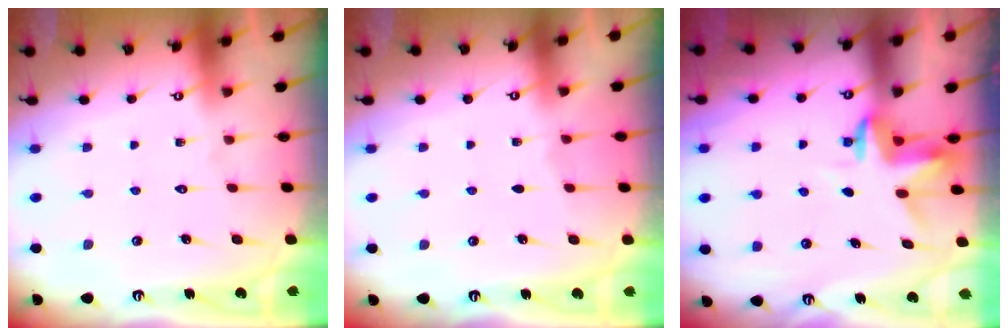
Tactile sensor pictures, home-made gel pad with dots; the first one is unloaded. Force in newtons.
{"total": 3.2, "press": 2.5, "slide": 2.0}
{"total": 3.6, "press": 3.6, "slide": 0.2}